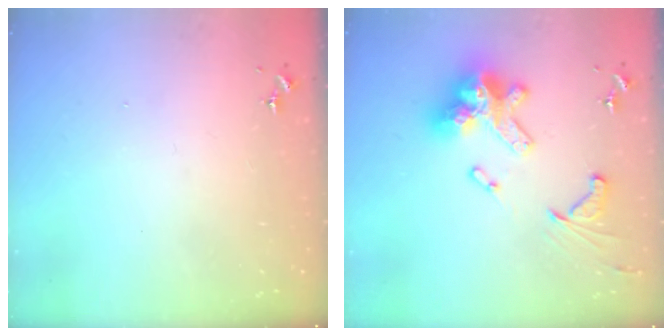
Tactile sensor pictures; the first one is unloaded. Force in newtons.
{"total": 20.8, "press": 20.7, "slide": 2.2}